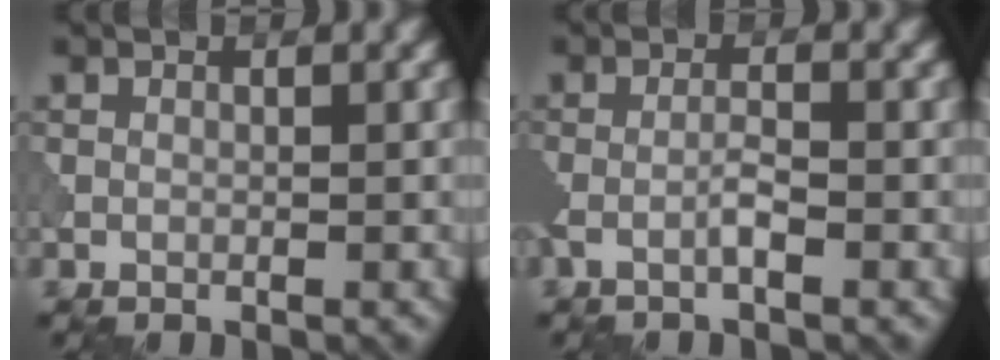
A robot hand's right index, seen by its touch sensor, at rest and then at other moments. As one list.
[{"total": 1.7, "force": [-0.6, 0.2, 1.6], "torque": [-0.029, 0.005, -0.017]}]